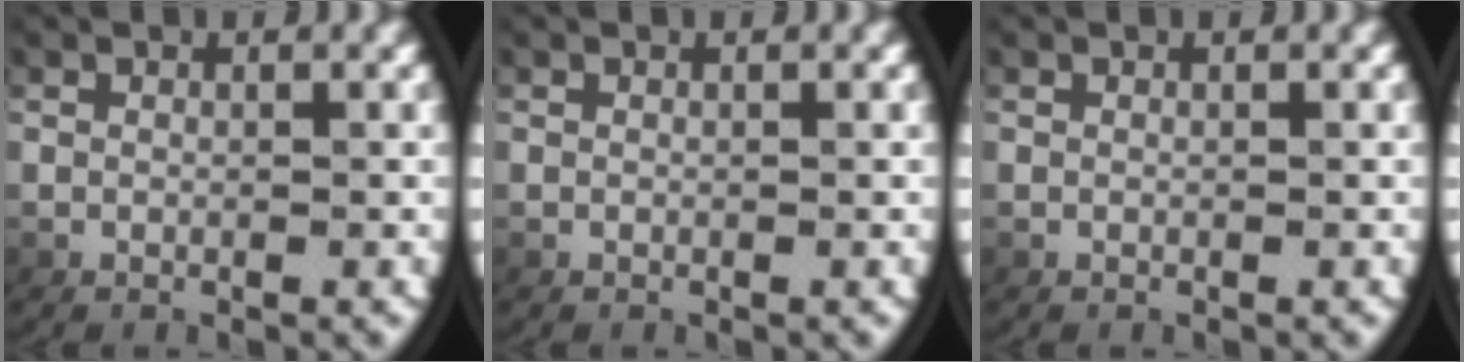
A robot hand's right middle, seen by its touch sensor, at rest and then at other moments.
{"total": 0.0}
{"total": 0.0}